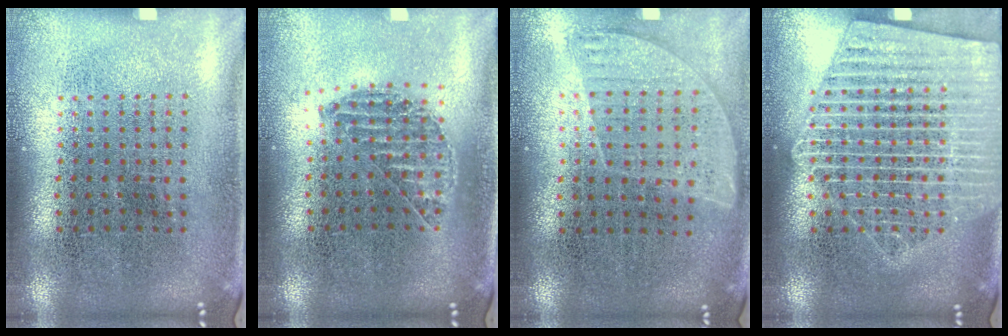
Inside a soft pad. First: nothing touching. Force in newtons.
{"total": 1.1, "press": 1.0, "slide": 0.3}
{"total": 0.9, "press": 0.7, "slide": 0.5}
{"total": 2.8, "press": 2.8, "slide": 0.3}